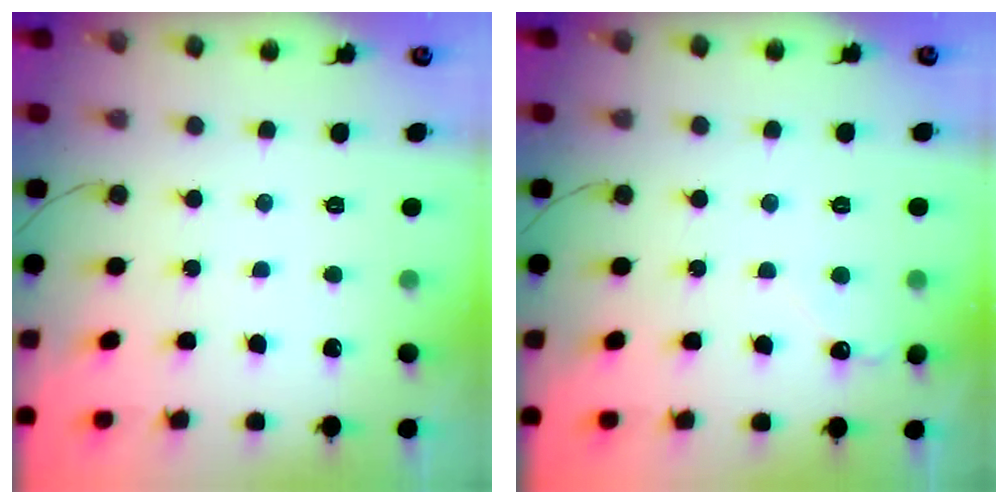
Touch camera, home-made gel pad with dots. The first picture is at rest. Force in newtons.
{"total": 2.7, "press": 2.7, "slide": 0.2}